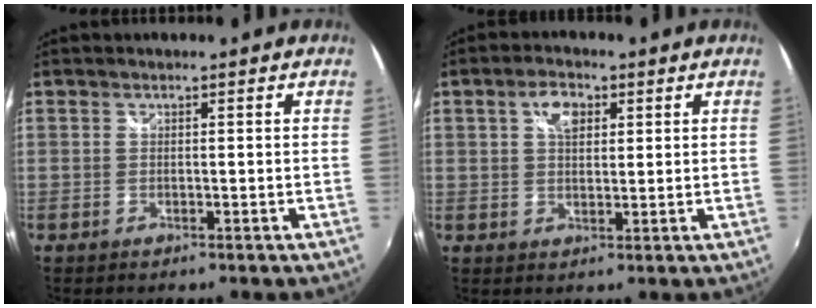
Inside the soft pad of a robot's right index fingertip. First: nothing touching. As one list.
[{"total": 4.7, "force": [1.8, 2.7, 3.4], "torque": [-0.057, 0.011, 0.032]}]